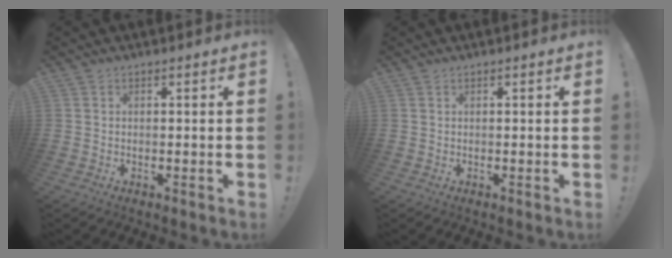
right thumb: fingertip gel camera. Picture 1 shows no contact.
{"total": 0.0}